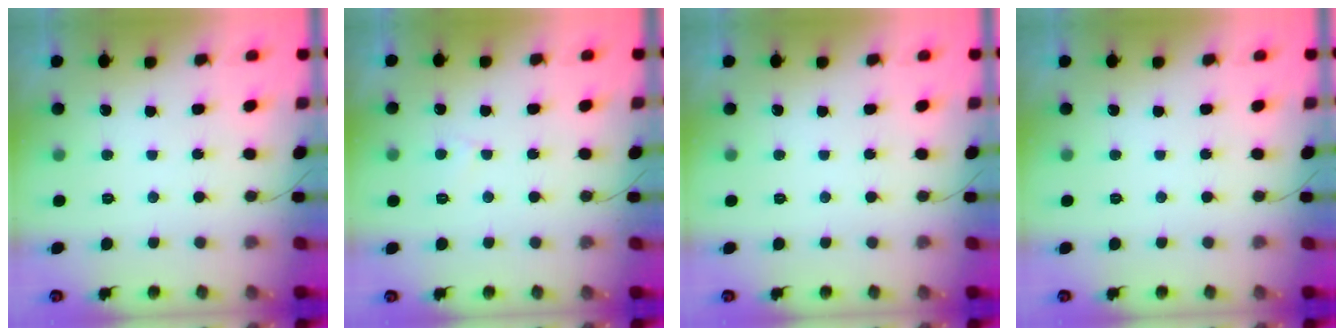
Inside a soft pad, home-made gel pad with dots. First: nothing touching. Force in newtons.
{"total": 2.7, "press": 2.7, "slide": 0.2}
{"total": 0.0}
{"total": 0.0}